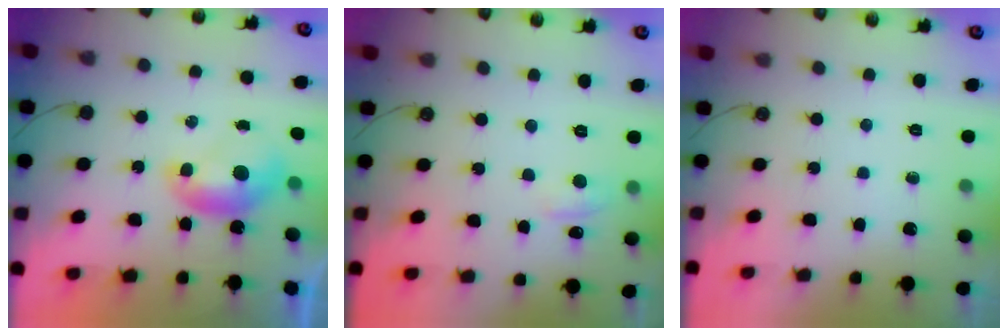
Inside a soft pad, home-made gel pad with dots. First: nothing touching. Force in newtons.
{"total": 0.8, "press": 0.1, "slide": 0.8}
{"total": 0.0}